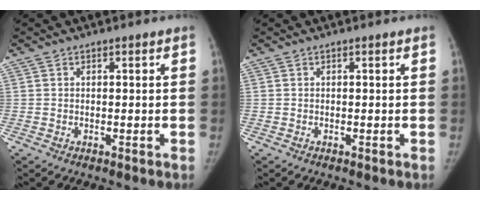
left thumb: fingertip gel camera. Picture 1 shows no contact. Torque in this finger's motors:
{"motor_torque": [0.02, 0.02, 0.14, -0.13, 0.03]}